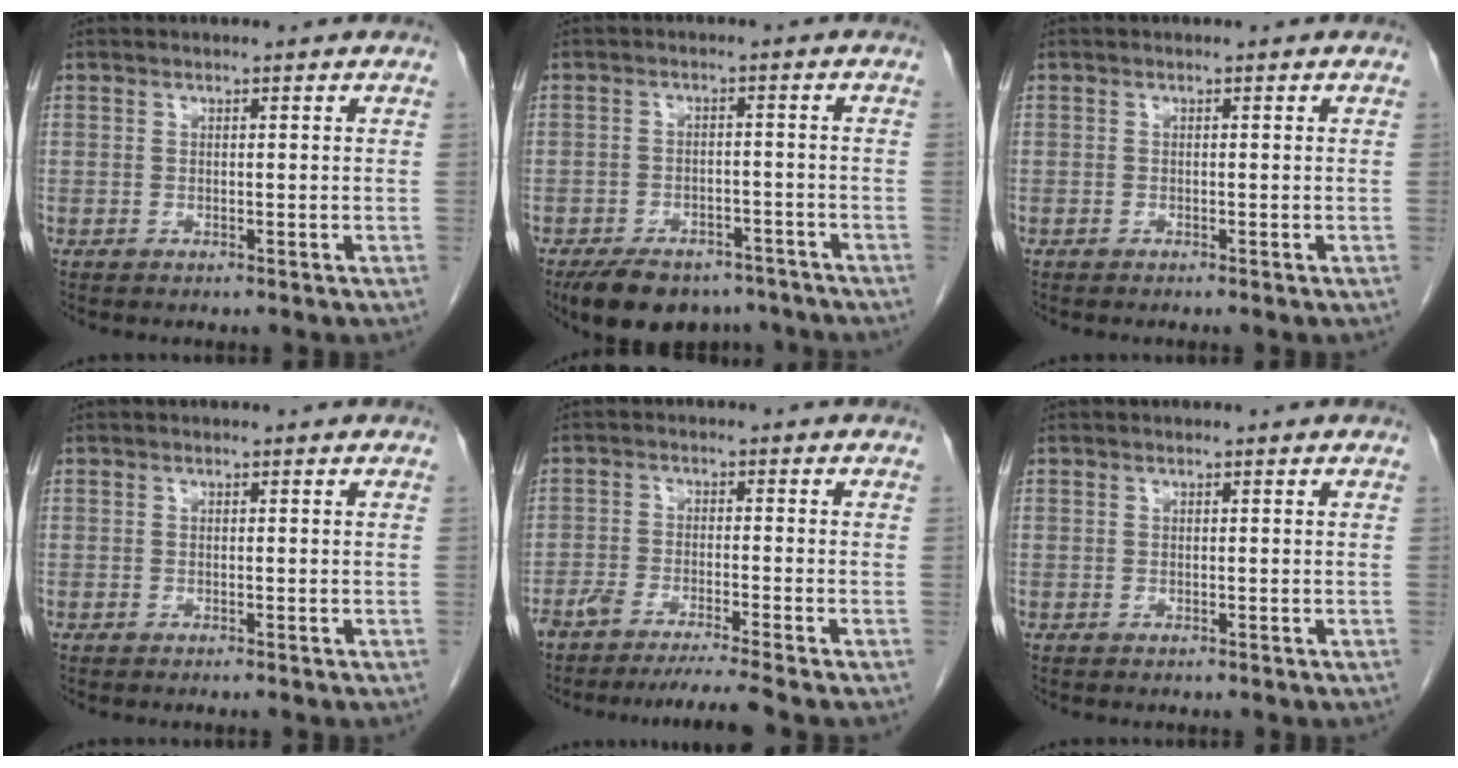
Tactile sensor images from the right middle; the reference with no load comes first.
{"total": 11.7, "force": [-9.3, 5.6, 4.4], "torque": [-0.067, 0.001, -0.129]}
{"total": 0.0}
{"total": 0.0}
{"total": 7.7, "force": [-6.7, -1.5, 3.5], "torque": [-0.039, -0.019, -0.108]}
{"total": 0.0}